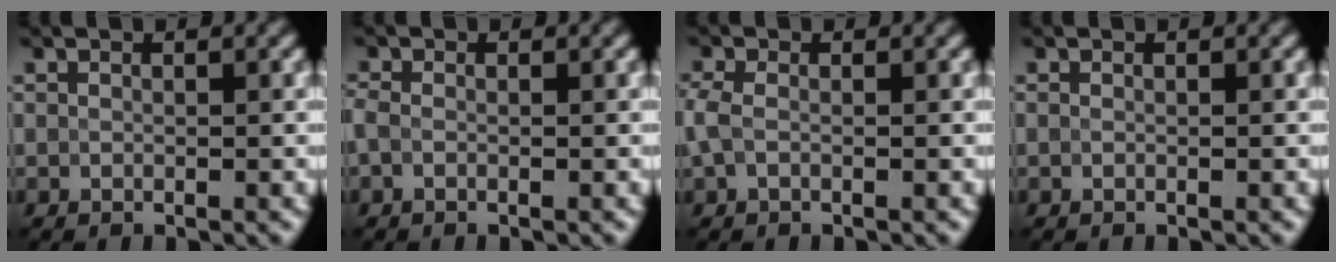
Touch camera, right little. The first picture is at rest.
{"total": 0.9, "force": [-0.4, 0.5, 0.7], "torque": [-0.018, -0.003, -0.011]}
{"total": 1.9, "force": [-0.2, 1.2, 1.5], "torque": [-0.040, 0.004, -0.011]}
{"total": 0.0}